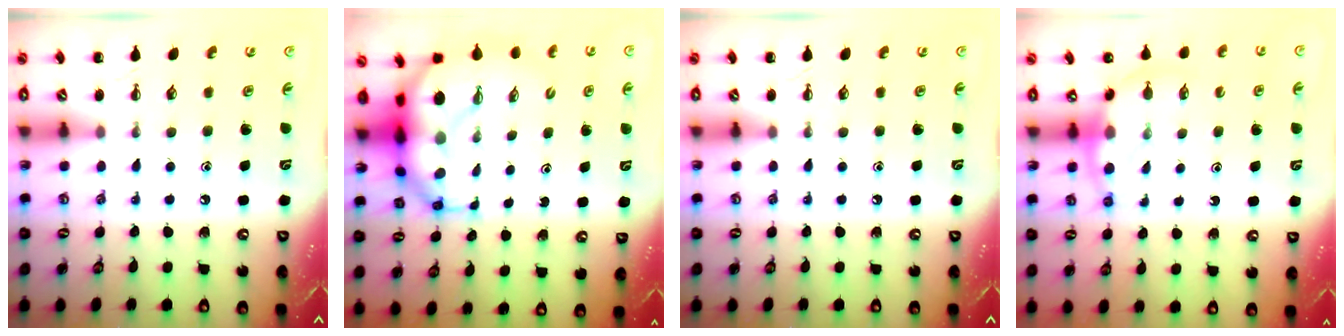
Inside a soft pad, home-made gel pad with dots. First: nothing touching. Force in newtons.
{"total": 11.4, "press": 11.0, "slide": 3.1}
{"total": 0.0}
{"total": 8.2, "press": 8.1, "slide": 1.4}